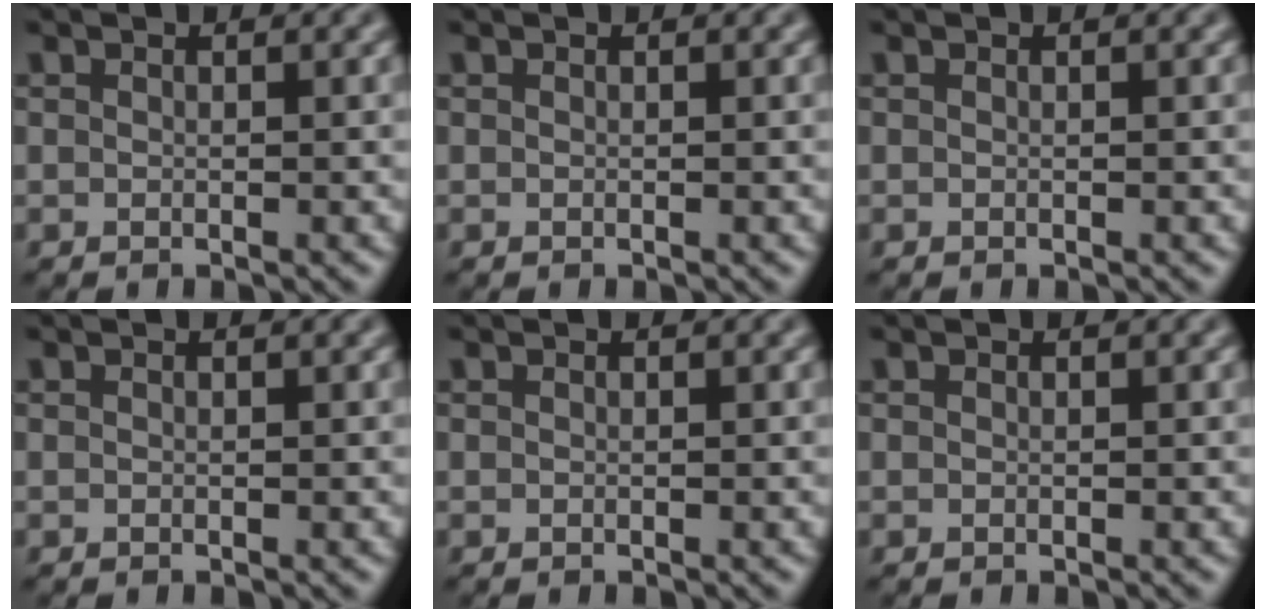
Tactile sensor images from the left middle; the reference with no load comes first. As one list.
[{"total": 0.0}, {"total": 0.0}, {"total": 0.0}, {"total": 0.0}, {"total": 0.0}]